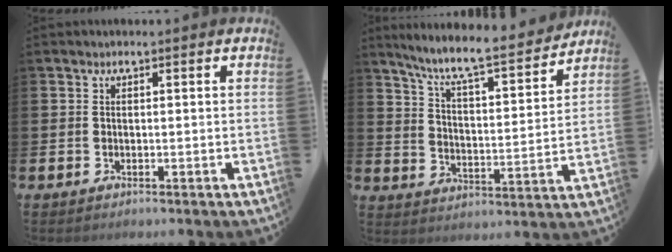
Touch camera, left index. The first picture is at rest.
{"total": 8.5, "force": [7.7, 0.8, 3.6], "torque": [-0.096, -0.056, 0.127]}